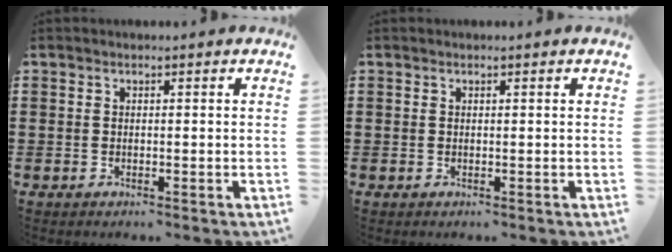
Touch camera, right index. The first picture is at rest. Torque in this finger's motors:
{"motor_torque": [-0.24, 0.04, 0.00, -0.01]}